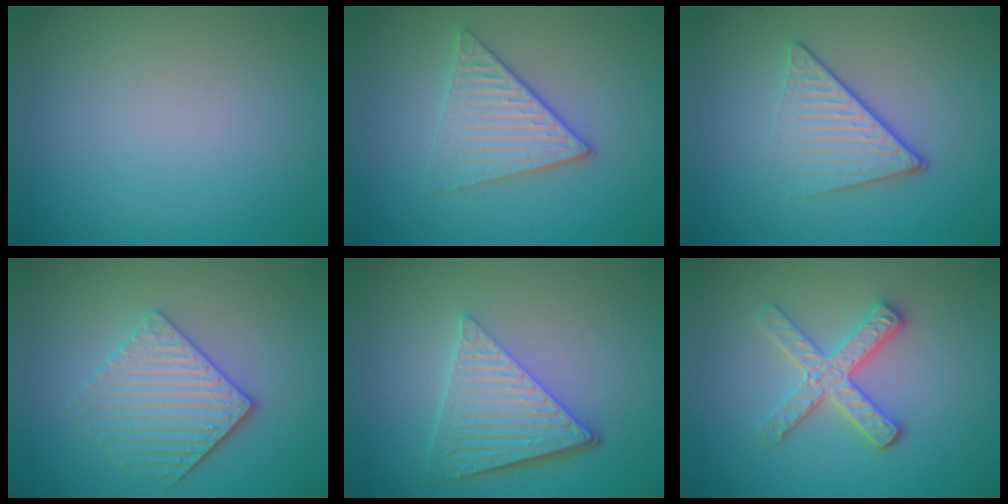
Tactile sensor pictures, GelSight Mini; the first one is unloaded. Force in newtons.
{"total": 3.5, "press": 3.1, "slide": 1.7}
{"total": 4.3, "press": 2.8, "slide": 3.2}
{"total": 3.9, "press": 3.5, "slide": 1.7}
{"total": 5.8, "press": 4.2, "slide": 4.0}
{"total": 3.6, "press": 3.1, "slide": 1.8}